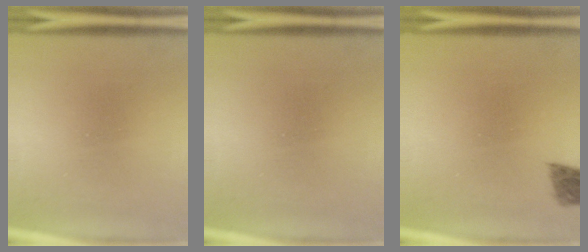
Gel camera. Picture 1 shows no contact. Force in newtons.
{"total": 0.0}
{"total": 2.7}